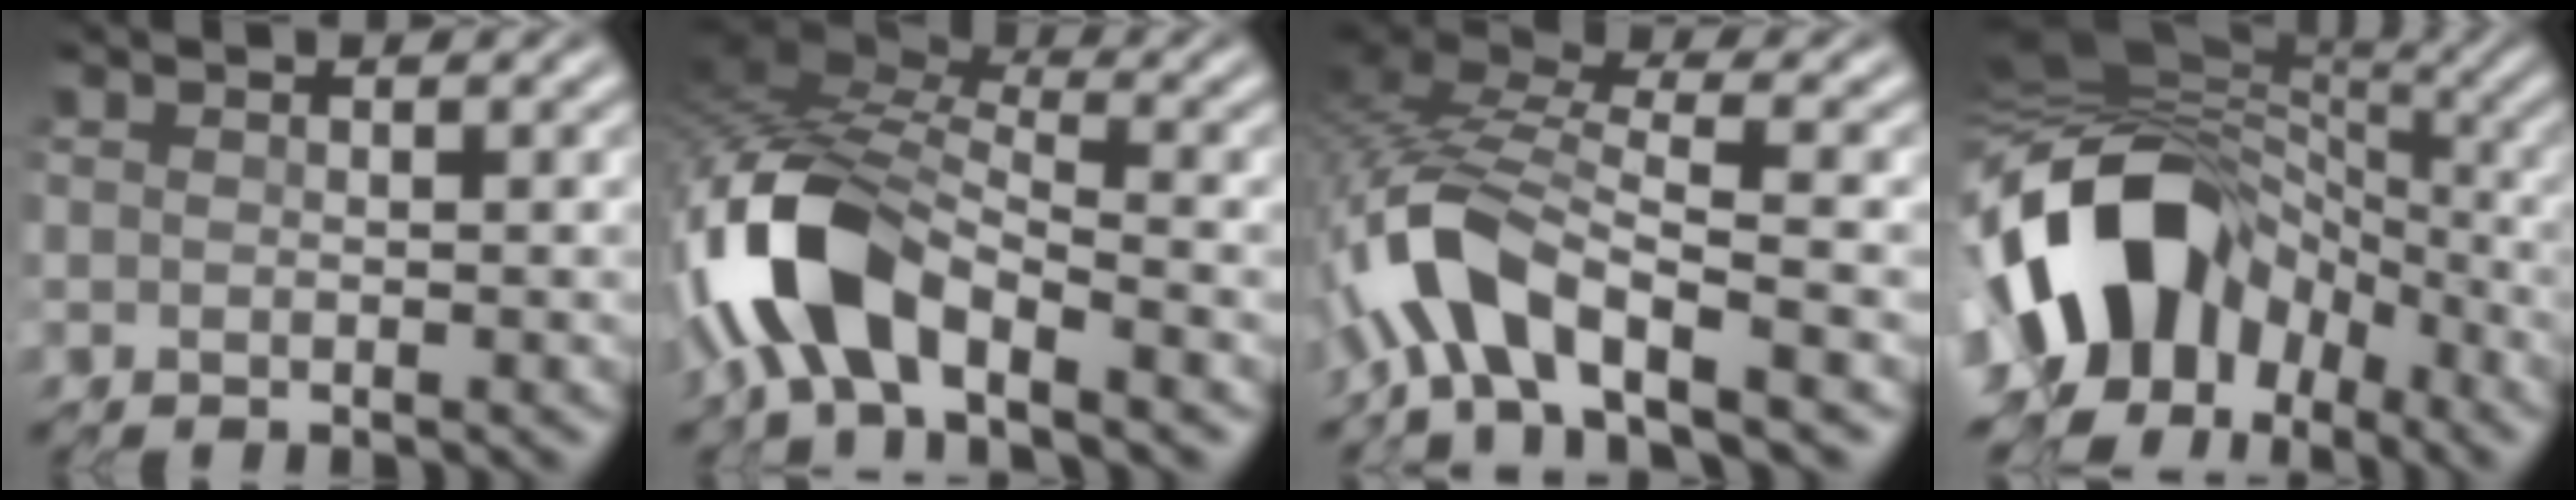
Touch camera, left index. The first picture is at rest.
{"total": 7.7, "force": [-4.8, 2.6, 5.5], "torque": [-0.117, 0.010, -0.104]}
{"total": 7.2, "force": [-4.5, 1.7, 5.4], "torque": [-0.120, 0.009, -0.095]}
{"total": 14.3, "force": [-5.2, 10.2, 8.6], "torque": [-0.167, -0.006, -0.099]}